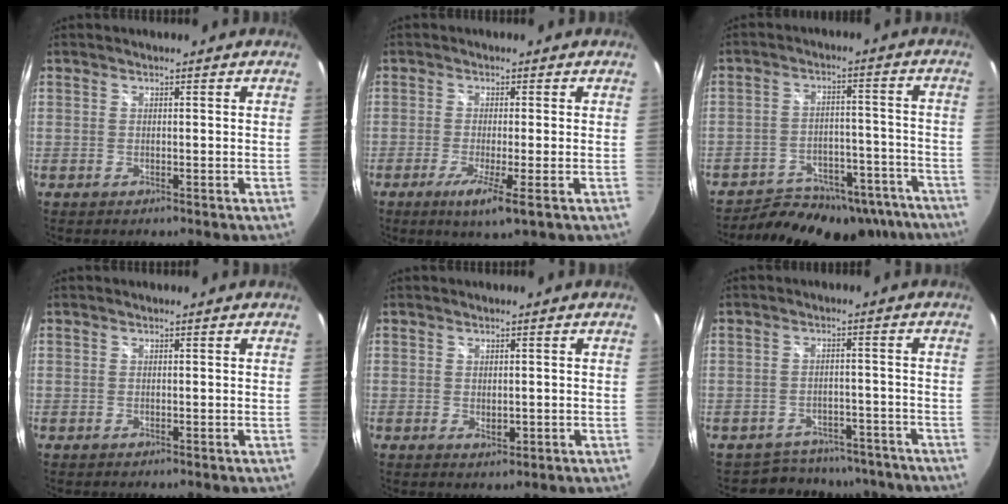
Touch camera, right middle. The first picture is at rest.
{"total": 5.0, "force": [-2.2, -0.3, 4.5], "torque": [-0.094, -0.017, -0.042]}
{"total": 22.1, "force": [-18.0, 9.8, 8.2], "torque": [-0.151, 0.025, -0.220]}
{"total": 0.0}
{"total": 1.9, "force": [-0.2, 1.3, 1.4], "torque": [-0.020, -0.002, -0.001]}
{"total": 10.3, "force": [-8.9, 4.9, 1.6], "torque": [-0.040, 0.011, -0.110]}